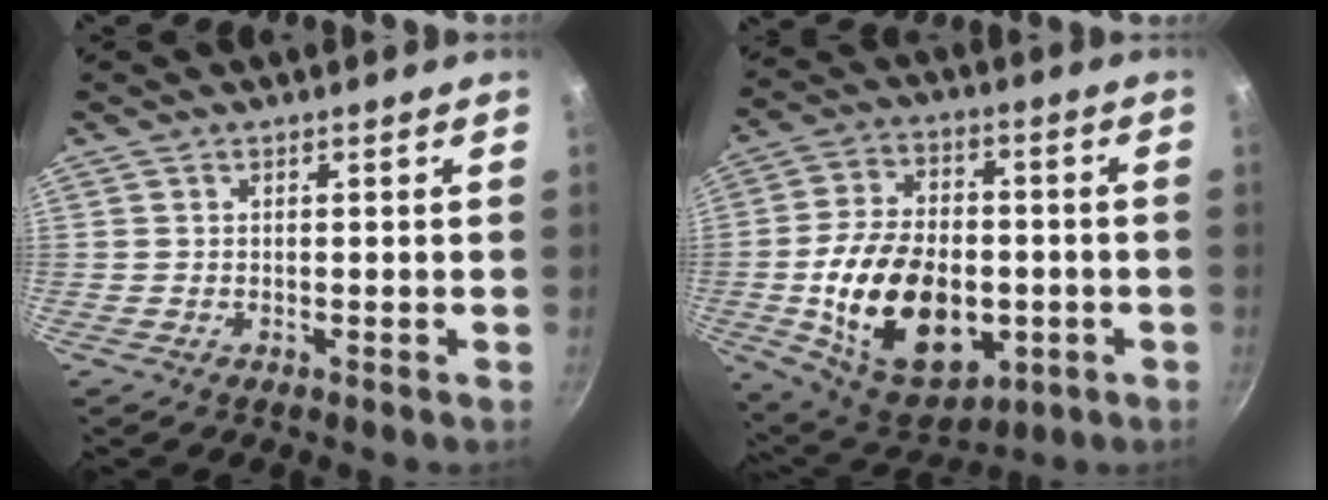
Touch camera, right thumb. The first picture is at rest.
{"total": 22.7, "force": [-4.2, 14.6, 16.8], "torque": [-0.265, 0.018, -0.054]}